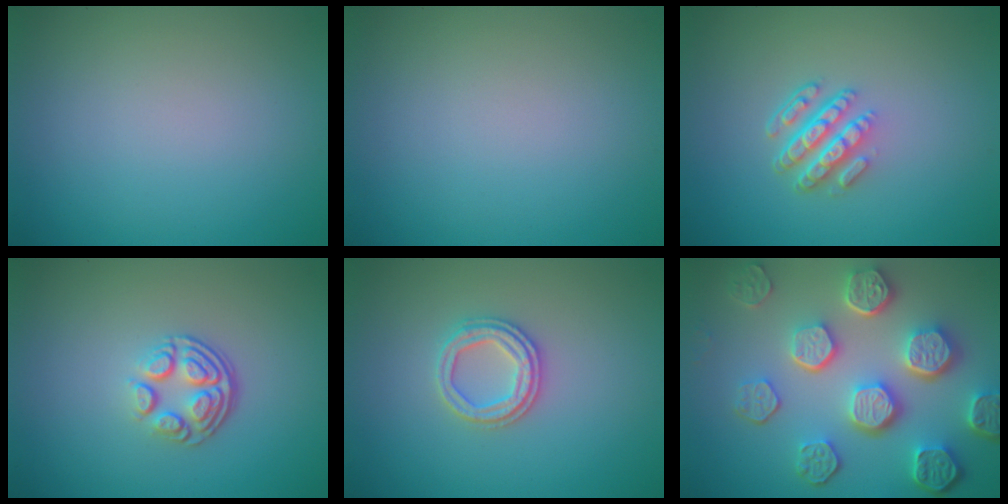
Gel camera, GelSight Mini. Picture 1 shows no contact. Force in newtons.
{"total": 0.0}
{"total": 4.4, "press": 3.1, "slide": 3.1}
{"total": 4.0, "press": 2.6, "slide": 3.0}
{"total": 2.6, "press": 2.5, "slide": 0.7}
{"total": 8.3, "press": 6.2, "slide": 5.5}